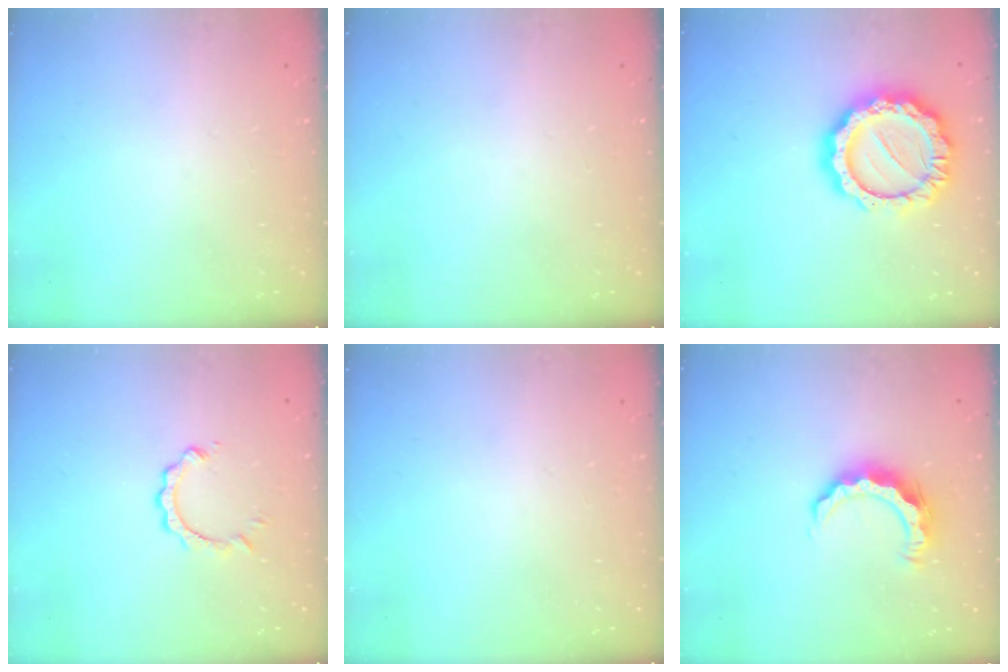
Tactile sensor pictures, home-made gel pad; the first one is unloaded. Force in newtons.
{"total": 0.0}
{"total": 16.9, "press": 16.9, "slide": 1.5}
{"total": 3.7, "press": 3.6, "slide": 0.4}
{"total": 0.0}
{"total": 8.2, "press": 8.2, "slide": 0.4}